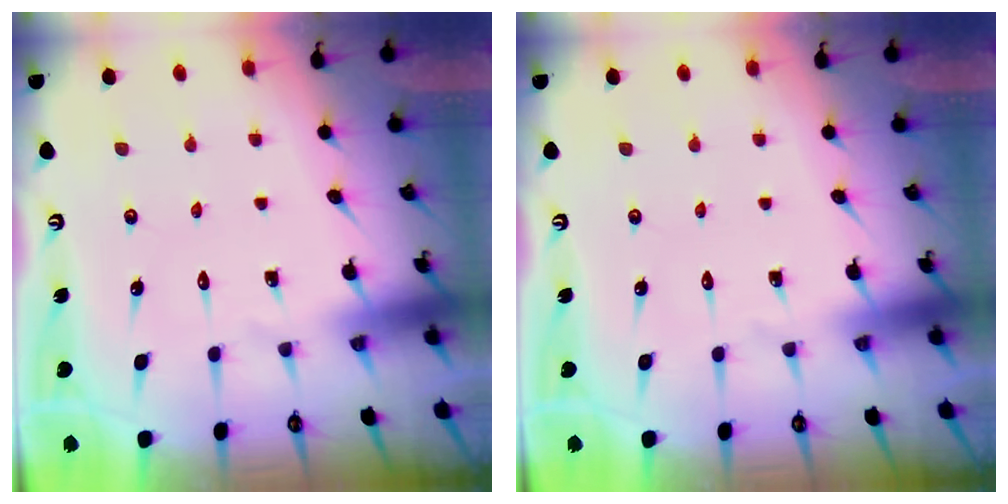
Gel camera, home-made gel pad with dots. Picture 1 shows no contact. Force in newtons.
{"total": 0.0}